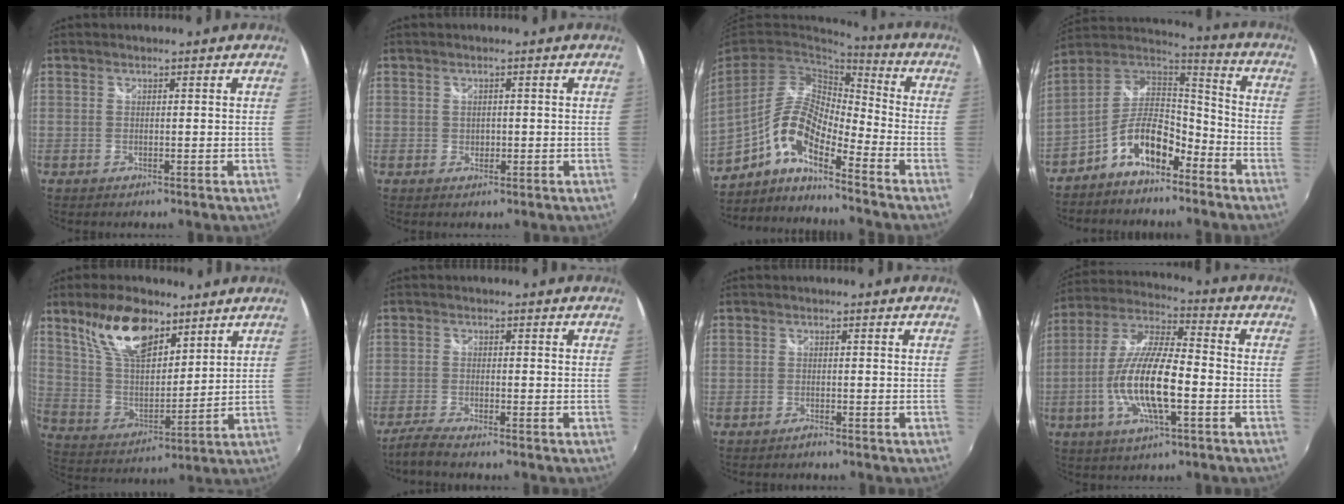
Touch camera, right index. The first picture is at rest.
{"total": 1.1, "force": [-0.3, 1.0, 0.3], "torque": [-0.003, -0.001, -0.003]}
{"total": 11.3, "force": [-6.4, 3.2, 8.7], "torque": [-0.165, 0.001, -0.127]}
{"total": 12.6, "force": [-6.9, 6.0, 8.7], "torque": [-0.174, 0.018, -0.124]}
{"total": 15.6, "force": [10.0, 7.1, 9.6], "torque": [-0.181, 0.017, 0.193]}
{"total": 3.2, "force": [-2.9, -0.1, 1.3], "torque": [-0.049, -0.004, -0.062]}
{"total": 0.9, "force": [-0.8, 0.0, 0.3], "torque": [-0.004, -0.003, -0.016]}
{"total": 14.9, "force": [-4.1, 4.1, 13.7], "torque": [-0.277, -0.006, -0.080]}